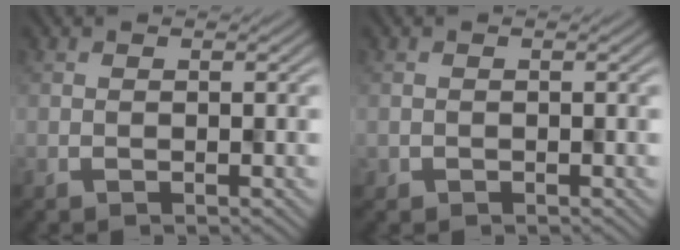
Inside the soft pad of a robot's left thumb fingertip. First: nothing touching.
{"total": 0.5, "force": [0.0, 0.4, -0.3], "torque": [0.006, -0.001, -0.001]}